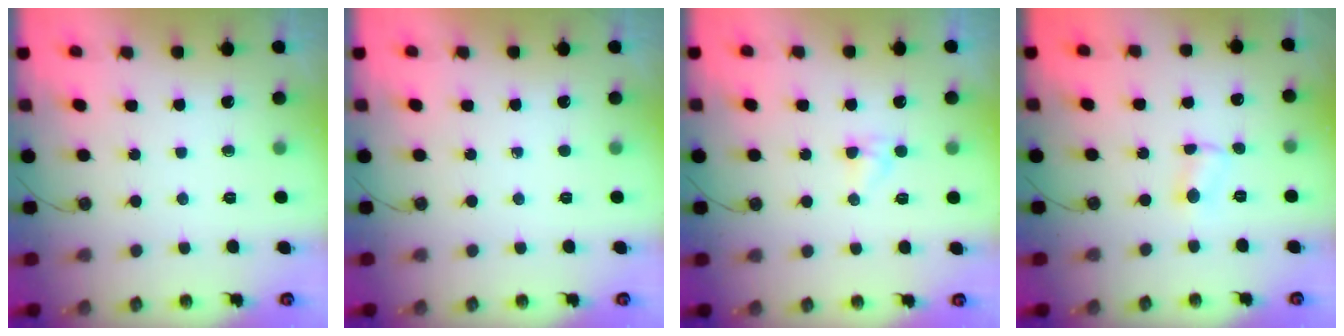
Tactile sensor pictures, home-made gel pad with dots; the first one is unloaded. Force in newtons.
{"total": 0.0}
{"total": 2.5, "press": 2.5, "slide": 0.3}
{"total": 2.9, "press": 2.9, "slide": 0.6}